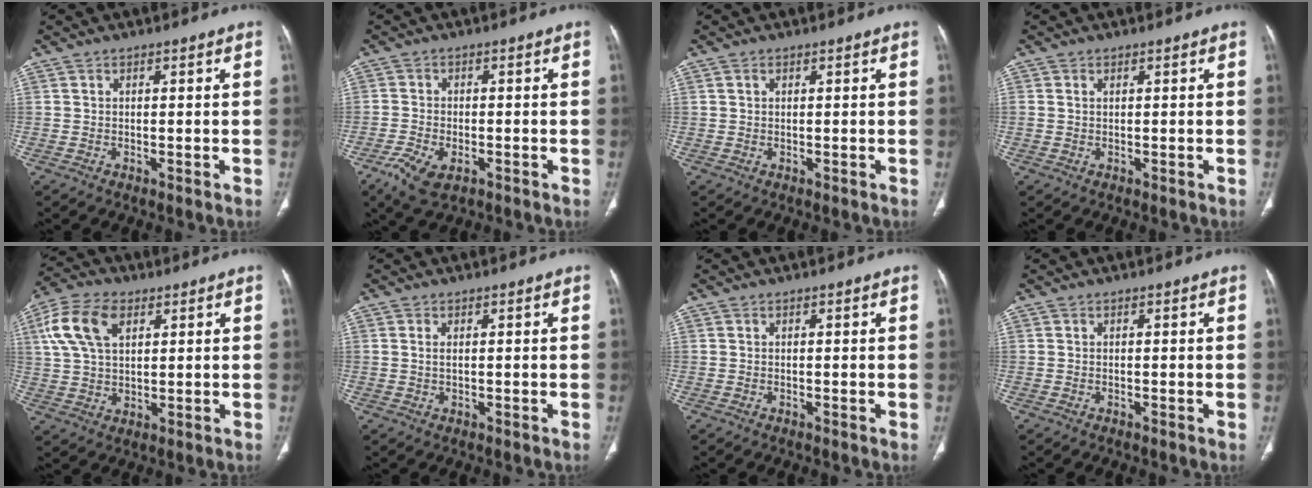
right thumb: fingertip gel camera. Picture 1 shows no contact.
{"total": 6.5, "force": [-3.4, 3.3, 4.4], "torque": [-0.099, 0.005, -0.060]}
{"total": 0.7, "force": [0.3, 0.5, 0.4], "torque": [-0.008, 0.003, 0.005]}
{"total": 0.8, "force": [0.2, 0.5, 0.5], "torque": [-0.013, 0.004, 0.007]}
{"total": 11.9, "force": [4.5, 7.2, 8.4], "torque": [-0.166, 0.007, 0.085]}
{"total": 1.3, "force": [0.3, 0.6, 1.1], "torque": [-0.025, 0.002, 0.008]}
{"total": 0.0}
{"total": 0.0}